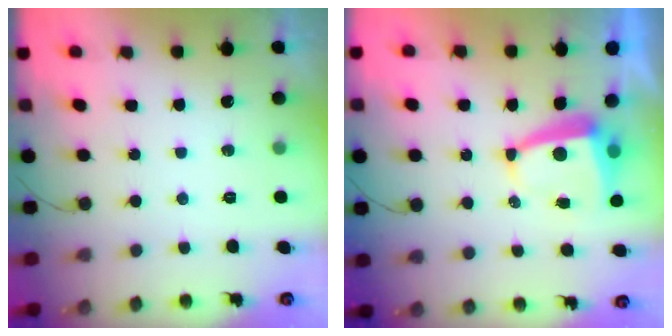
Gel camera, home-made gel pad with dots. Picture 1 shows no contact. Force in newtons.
{"total": 5.3, "press": 5.2, "slide": 0.7}